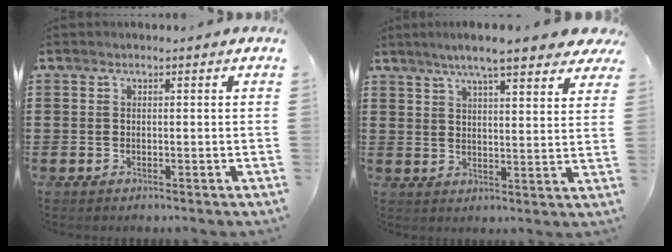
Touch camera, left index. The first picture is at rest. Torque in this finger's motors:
{"motor_torque": [1.53, -0.61, 1.05, 0.21]}